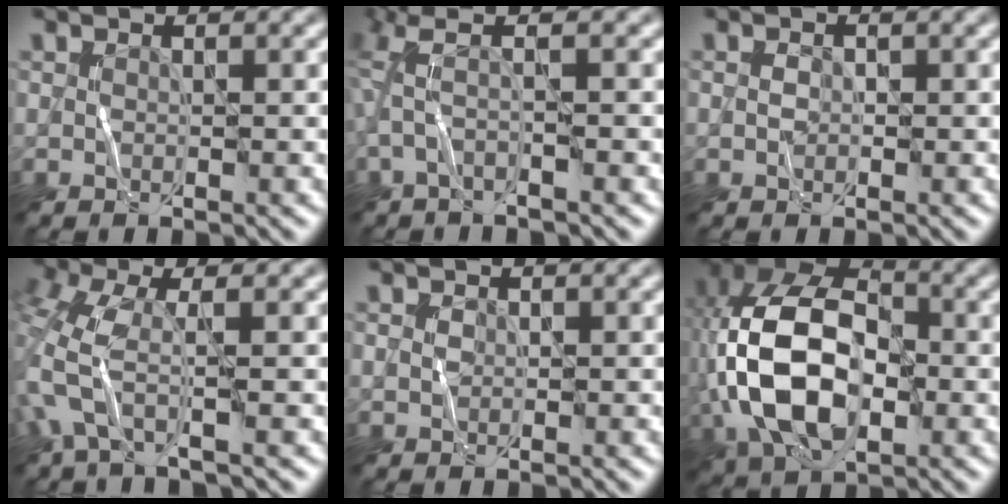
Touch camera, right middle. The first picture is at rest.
{"total": 2.7, "force": [0.1, 0.1, 2.7], "torque": [-0.063, 0.001, -0.002]}
{"total": 0.7, "force": [0.0, 0.6, 0.4], "torque": [-0.010, 0.001, 0.000]}
{"total": 4.2, "force": [-1.1, 1.1, 3.9], "torque": [-0.102, -0.007, -0.031]}
{"total": 0.5, "force": [0.1, 0.5, 0.2], "torque": [-0.005, 0.000, 0.004]}
{"total": 13.3, "force": [-1.1, 8.3, 10.3], "torque": [-0.230, 0.008, -0.028]}